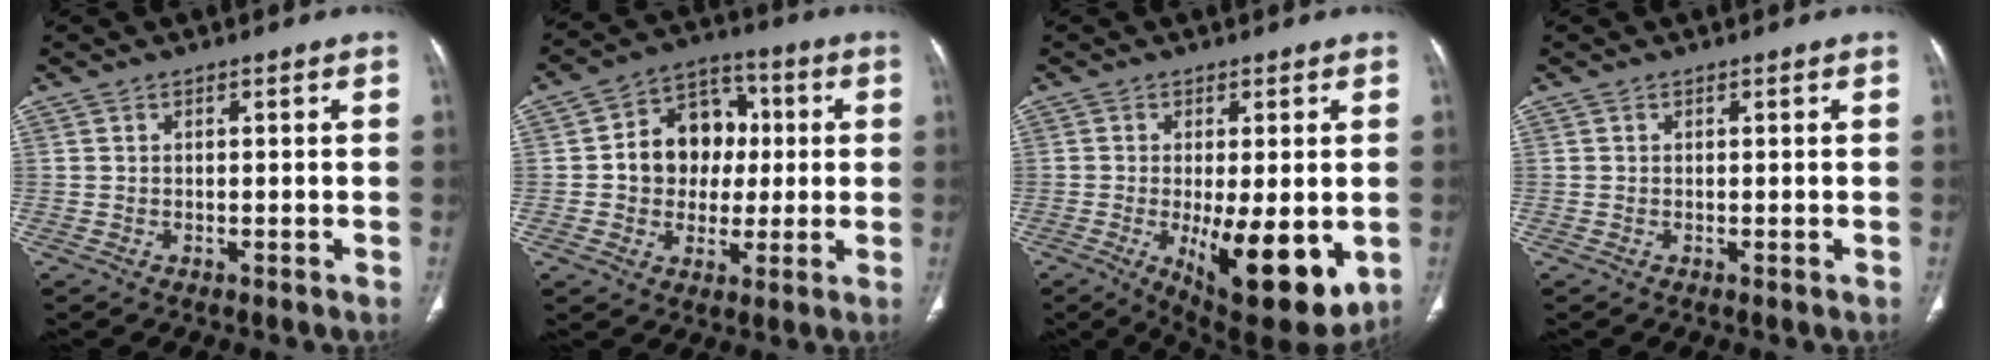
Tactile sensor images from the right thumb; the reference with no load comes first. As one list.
[{"total": 12.9, "force": [0.7, 10.6, 7.4], "torque": [-0.065, 0.025, 0.006]}, {"total": 15.1, "force": [-3.3, 5.5, 13.6], "torque": [-0.190, -0.029, -0.031]}, {"total": 0.0}]